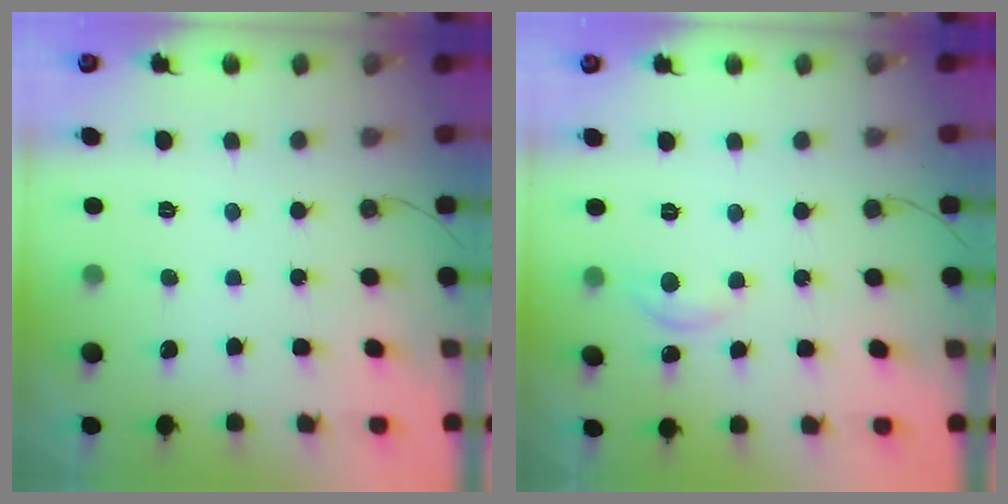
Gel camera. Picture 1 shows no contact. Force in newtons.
{"total": 2.9, "press": 2.8, "slide": 0.3}